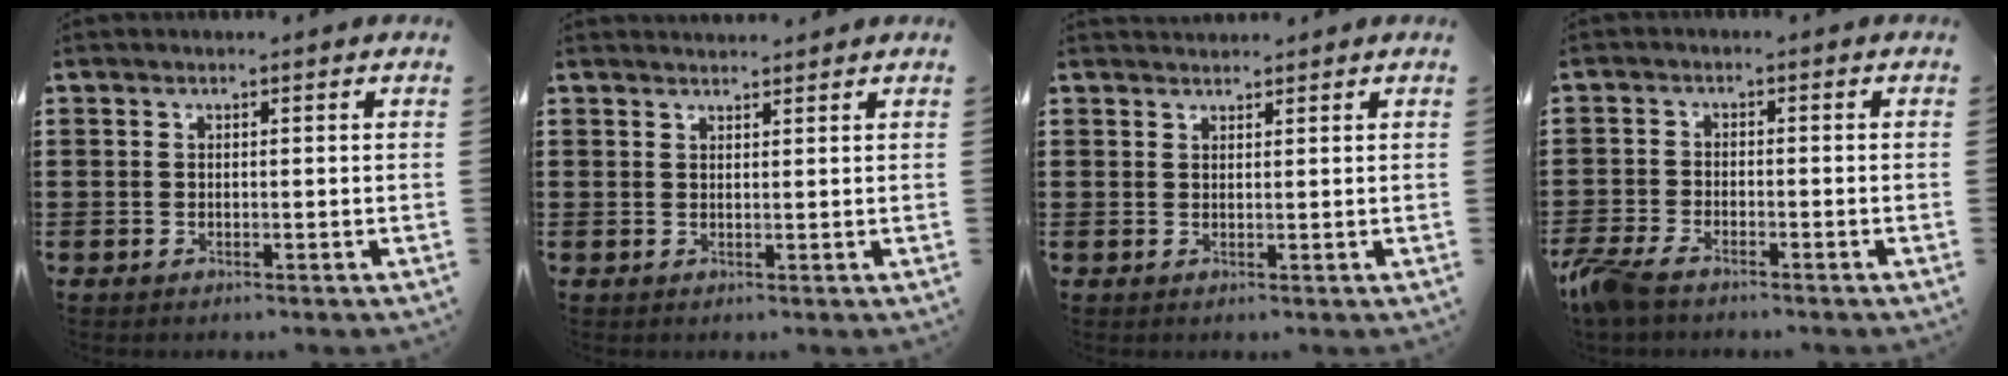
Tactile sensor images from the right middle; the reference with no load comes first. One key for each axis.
{"total": 1.5, "fx": 1.5, "fy": 0.1, "fz": 0.1, "tx": -0.005, "ty": 0.001, "tz": 0.028}
{"total": 1.4, "fx": 1.4, "fy": 0.2, "fz": -0.2, "tx": 0.001, "ty": 0.003, "tz": 0.027}
{"total": 3.9, "fx": -3.3, "fy": 0.8, "fz": 1.9, "tx": -0.074, "ty": -0.013, "tz": -0.076}